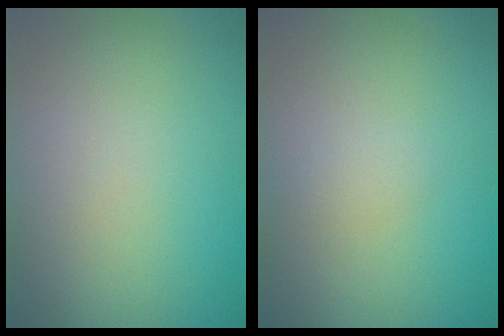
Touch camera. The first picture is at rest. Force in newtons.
{"total": 0.8, "press": 0.8, "slide": 0.1}